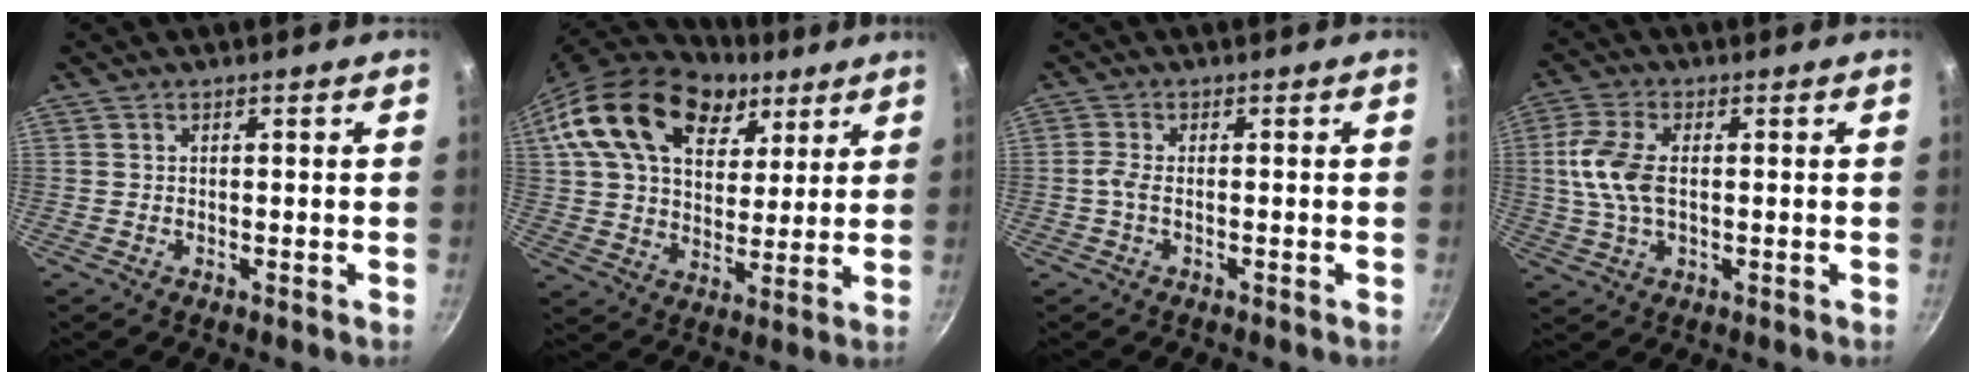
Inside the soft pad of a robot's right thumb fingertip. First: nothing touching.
{"total": 23.8, "force": [12.2, 14.8, 14.0], "torque": [-0.224, -0.018, 0.210]}
{"total": 2.0, "force": [-0.7, 0.8, 1.7], "torque": [-0.049, 0.005, -0.022]}
{"total": 9.1, "force": [0.6, 5.1, 7.6], "torque": [-0.158, 0.008, 0.006]}